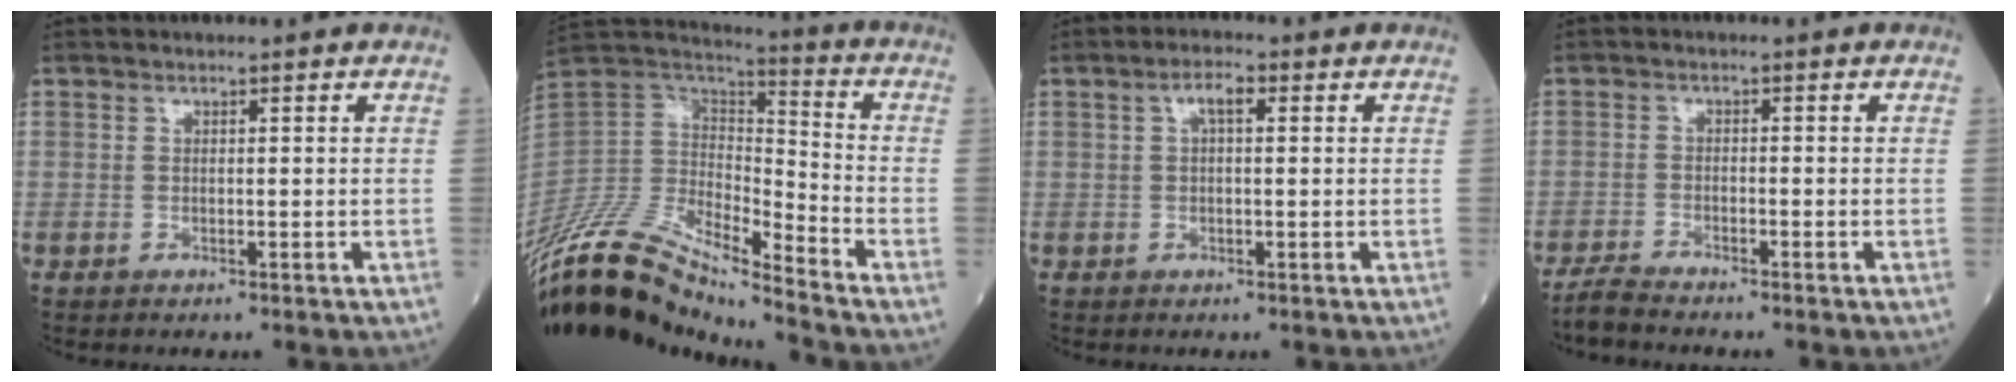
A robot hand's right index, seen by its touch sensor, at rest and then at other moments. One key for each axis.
{"total": 18.9, "fx": -16.5, "fy": 2.3, "fz": 8.9, "tx": -0.184, "ty": 0.030, "tz": -0.316}
{"total": 2.8, "fx": 0.8, "fy": 0.9, "fz": 2.5, "tx": -0.051, "ty": 0.011, "tz": 0.013}
{"total": 3.4, "fx": -3.2, "fy": -0.2, "fz": 1.0, "tx": -0.025, "ty": -0.015, "tz": -0.062}